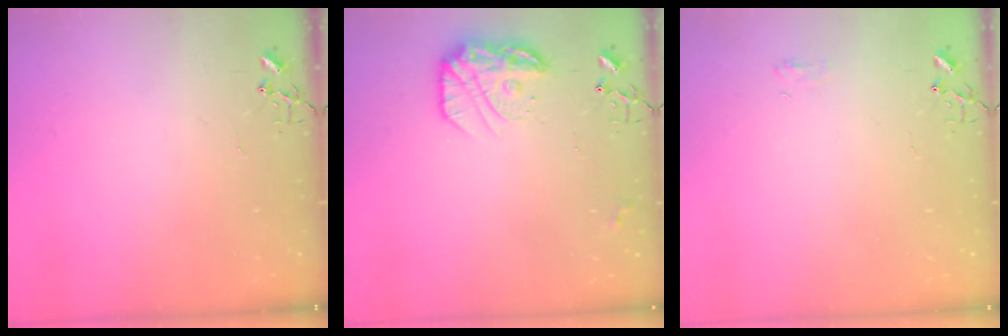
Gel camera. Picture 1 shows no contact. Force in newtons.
{"total": 15.4, "press": 15.3, "slide": 0.8}
{"total": 5.1, "press": 5.1, "slide": 0.6}